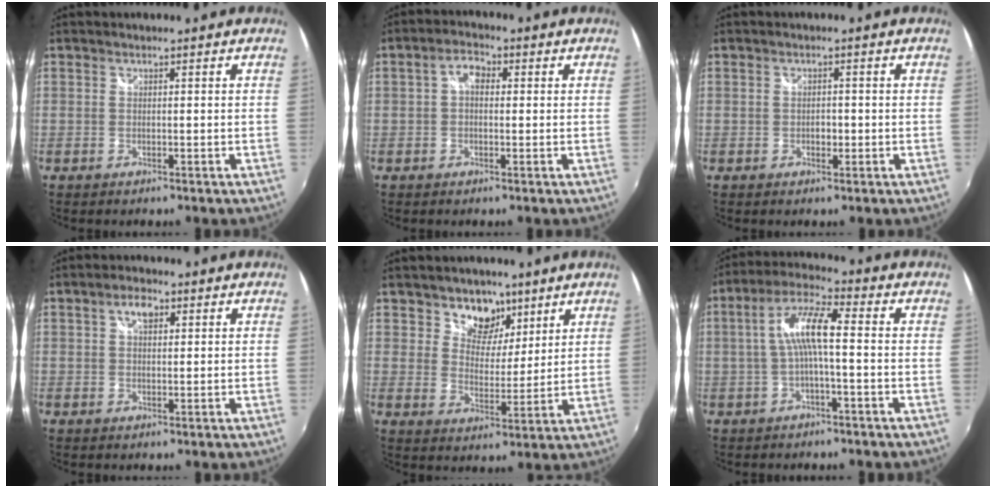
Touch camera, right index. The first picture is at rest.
{"total": 3.4, "force": [0.3, 2.3, 2.5], "torque": [-0.046, 0.013, 0.003]}
{"total": 1.7, "force": [-0.4, 1.3, 0.9], "torque": [-0.015, 0.001, -0.007]}
{"total": 3.2, "force": [1.3, 1.8, 2.4], "torque": [-0.039, 0.009, 0.021]}
{"total": 7.7, "force": [4.9, 5.4, 2.5], "torque": [-0.030, -0.012, 0.079]}
{"total": 7.7, "force": [-0.6, 1.2, 7.6], "torque": [-0.160, 0.017, -0.010]}